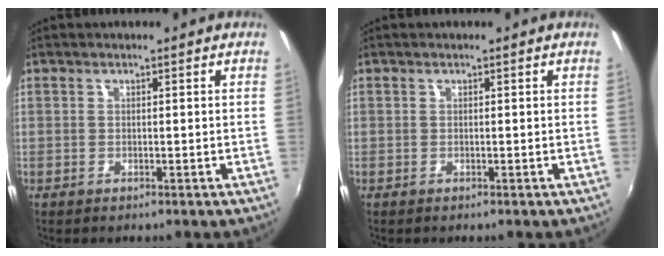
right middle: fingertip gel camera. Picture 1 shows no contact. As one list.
[{"total": 0.0}]